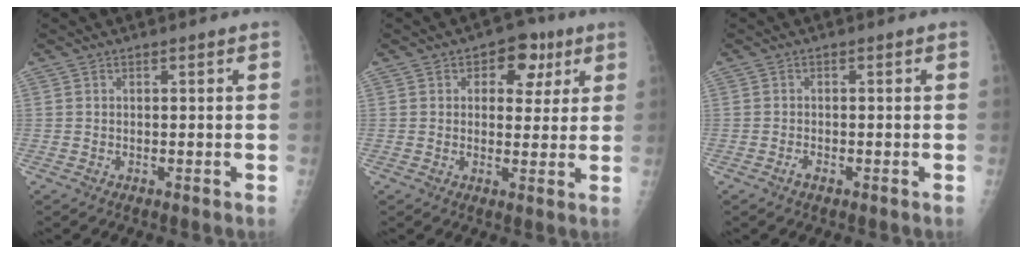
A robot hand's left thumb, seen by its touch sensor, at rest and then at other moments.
{"total": 7.6, "force": [3.2, 5.2, 4.5], "torque": [-0.015, -0.005, 0.035]}
{"total": 1.4, "force": [-0.9, 0.6, 0.9], "torque": [-0.018, 0.003, -0.017]}